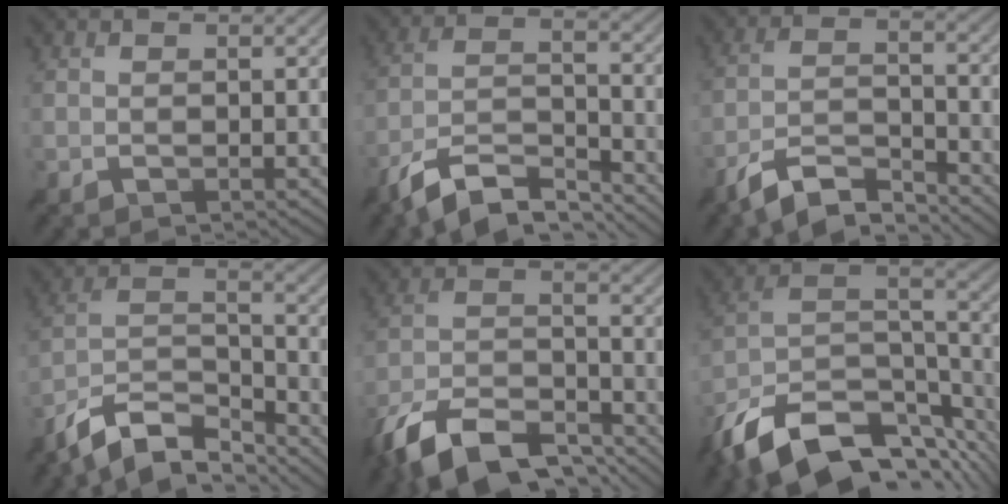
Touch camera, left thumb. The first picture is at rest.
{"total": 9.8, "force": [-7.6, 3.0, 5.5], "torque": [-0.104, 0.004, -0.152]}
{"total": 7.7, "force": [-6.2, 1.9, 4.0], "torque": [-0.082, 0.003, -0.124]}
{"total": 10.8, "force": [-8.5, 3.5, 5.7], "torque": [-0.114, 0.007, -0.164]}
{"total": 13.4, "force": [-10.0, 5.1, 7.3], "torque": [-0.154, -0.002, -0.189]}
{"total": 16.5, "force": [-10.5, 7.8, 10.1], "torque": [-0.231, -0.023, -0.164]}